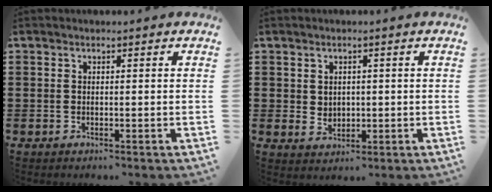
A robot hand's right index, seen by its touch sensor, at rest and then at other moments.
{"total": 2.0, "force": [0.9, 1.7, 0.6], "torque": [-0.012, 0.003, 0.014]}